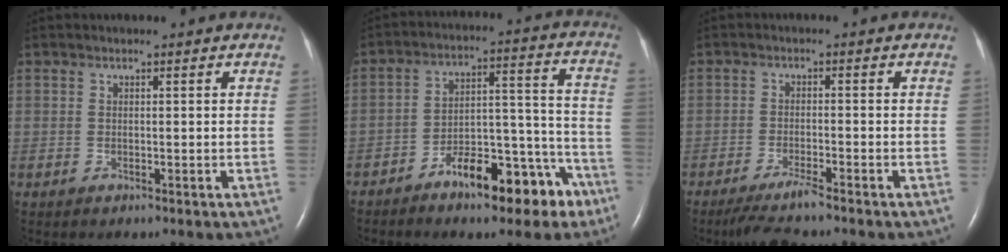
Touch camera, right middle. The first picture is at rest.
{"total": 13.0, "force": [-8.5, 4.9, 8.5], "torque": [-0.110, 0.042, -0.127]}
{"total": 4.6, "force": [-3.9, -0.5, 2.5], "torque": [-0.053, -0.018, -0.072]}